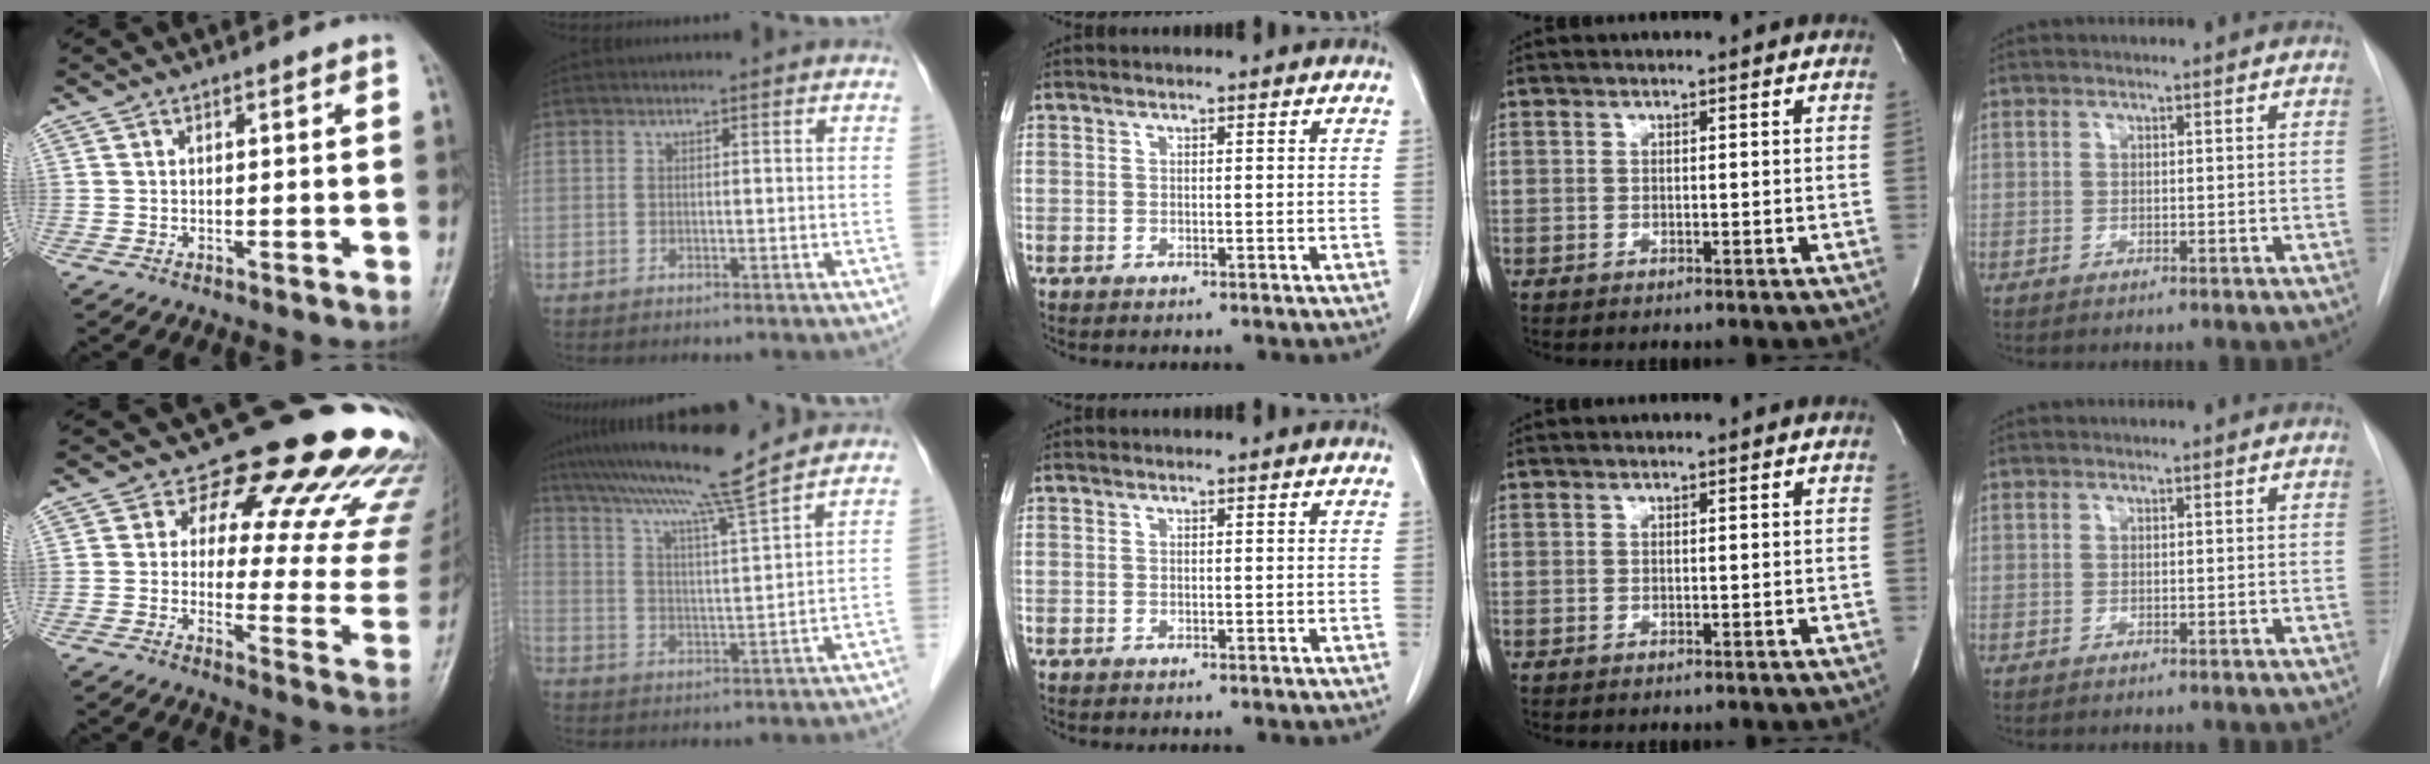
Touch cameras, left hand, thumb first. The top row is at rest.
{"thumb": {"total": 21.9, "force": [16.3, 9.3, 11.2], "torque": [-0.085, -0.093, 0.179]}, "index": {"total": 12.9, "force": [10.9, -1.7, 6.6], "torque": [-0.119, 0.008, 0.178]}}